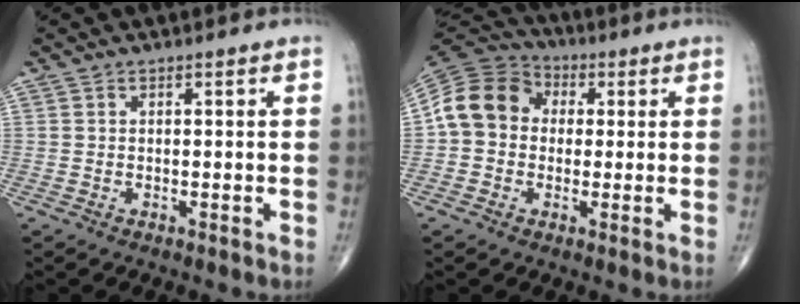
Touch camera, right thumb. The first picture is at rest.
{"total": 11.8, "force": [0.8, 10.0, 6.2], "torque": [-0.101, 0.033, 0.001]}